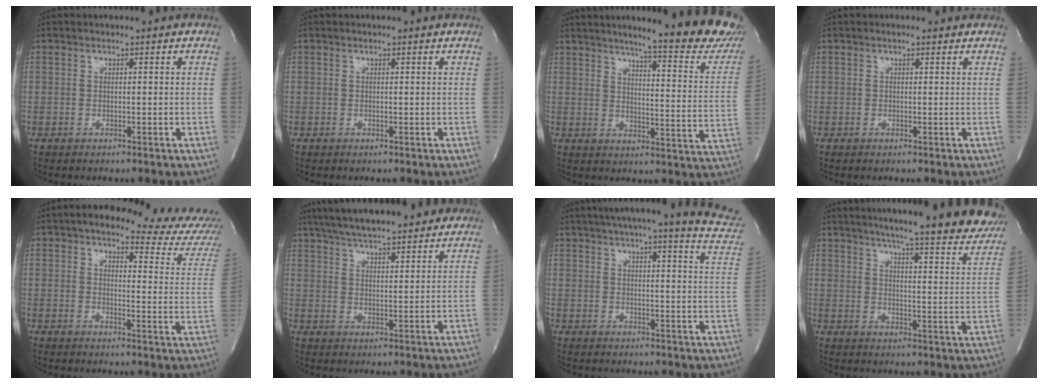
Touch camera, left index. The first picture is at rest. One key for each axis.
{"total": 0.0}
{"total": 20.8, "fx": 17.8, "fy": 1.2, "fz": 10.8, "tx": -0.142, "ty": -0.077, "tz": 0.206}
{"total": 1.1, "fx": 0.8, "fy": 0.6, "fz": 0.4, "tx": -0.010, "ty": 0.003, "tz": 0.002}
{"total": 16.0, "fx": 14.7, "fy": 1.5, "fz": 6.2, "tx": -0.067, "ty": -0.060, "tz": 0.158}
{"total": 20.3, "fx": 17.5, "fy": 3.6, "fz": 9.5, "tx": -0.159, "ty": 0.033, "tz": 0.245}
{"total": 18.9, "fx": 16.3, "fy": 0.6, "fz": 9.5, "tx": -0.123, "ty": -0.041, "tz": 0.182}
{"total": 28.1, "fx": 23.5, "fy": 3.3, "fz": 15.1, "tx": -0.200, "ty": -0.057, "tz": 0.278}